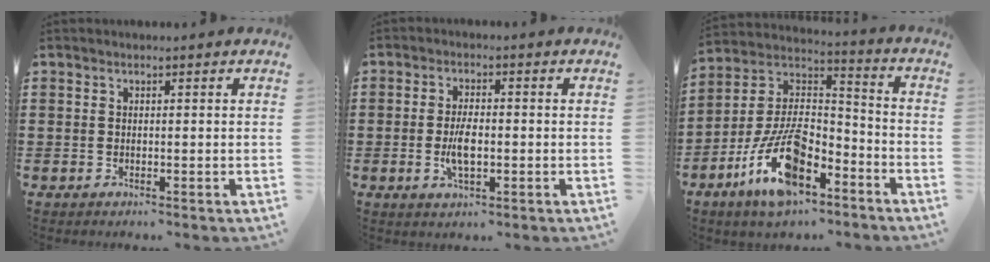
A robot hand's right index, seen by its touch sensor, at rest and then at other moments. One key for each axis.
{"total": 4.7, "fx": -0.9, "fy": 1.9, "fz": 4.2, "tx": -0.095, "ty": -0.003, "tz": -0.020}
{"total": 14.2, "fx": -7.9, "fy": 5.9, "fz": 10.1, "tx": -0.211, "ty": 0.018, "tz": -0.147}